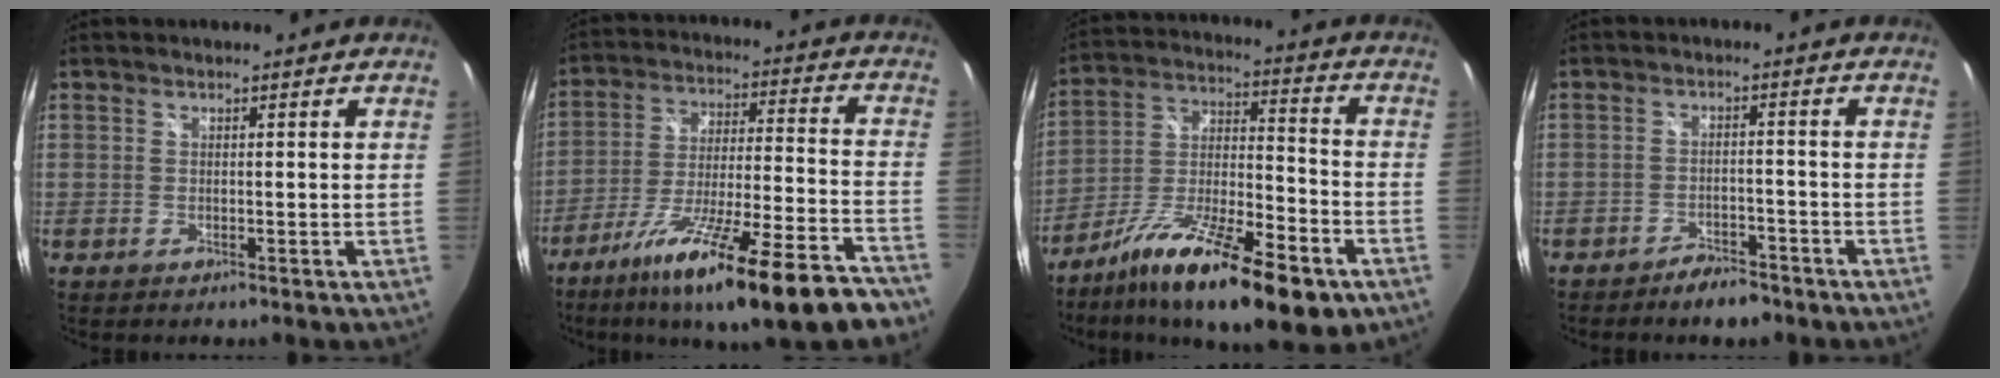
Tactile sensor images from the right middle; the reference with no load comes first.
{"total": 24.9, "force": [-18.8, 3.8, 16.0], "torque": [-0.269, -0.056, -0.279]}
{"total": 21.4, "force": [-13.0, 5.9, 16.0], "torque": [-0.279, -0.025, -0.215]}
{"total": 4.9, "force": [-4.2, 1.8, 1.8], "torque": [-0.047, 0.004, -0.061]}